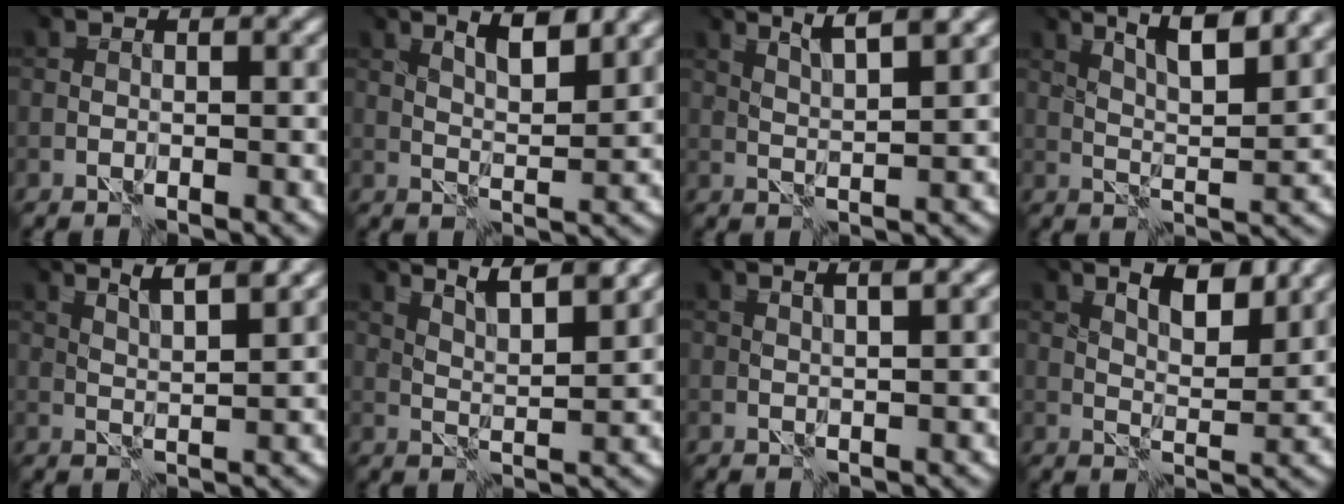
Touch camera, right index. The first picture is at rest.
{"total": 2.8, "force": [2.2, -0.2, 1.7], "torque": [-0.042, -0.005, 0.055]}
{"total": 3.3, "force": [2.7, -0.3, 1.8], "torque": [-0.025, 0.015, 0.047]}
{"total": 6.2, "force": [4.2, 0.5, 4.6], "torque": [-0.065, 0.008, 0.076]}
{"total": 3.1, "force": [2.6, -0.3, 1.7], "torque": [-0.025, 0.012, 0.048]}
{"total": 4.8, "force": [4.1, 0.1, 2.5], "torque": [-0.037, 0.005, 0.067]}
{"total": 1.8, "force": [1.6, -0.2, 0.6], "torque": [0.005, 0.008, 0.019]}
{"total": 3.8, "force": [3.0, 0.4, 2.3], "torque": [-0.053, -0.007, 0.065]}